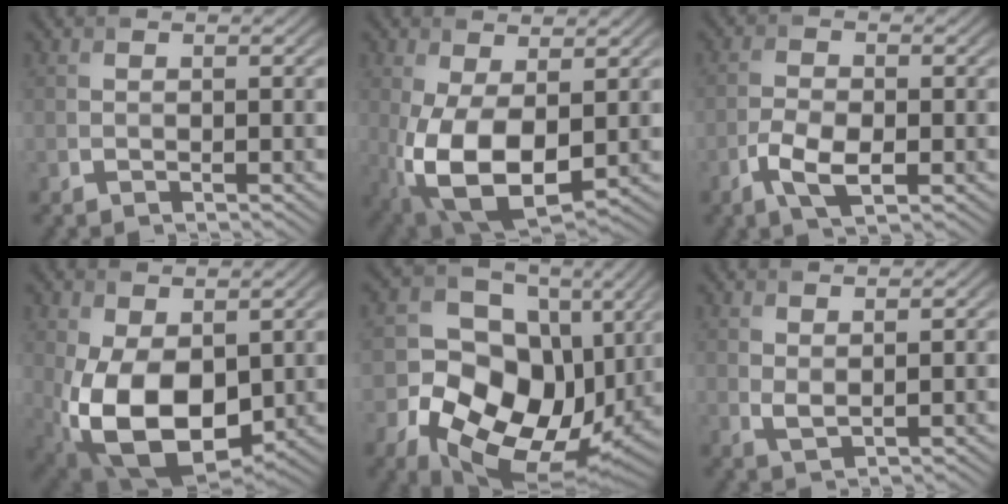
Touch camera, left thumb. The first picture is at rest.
{"total": 11.2, "force": [-1.1, 6.1, 9.3], "torque": [-0.213, -0.019, -0.013]}
{"total": 4.9, "force": [-2.0, 2.2, 3.9], "torque": [-0.085, -0.003, -0.041]}
{"total": 13.6, "force": [-1.2, 8.3, 10.7], "torque": [-0.229, -0.033, -0.009]}
{"total": 16.0, "force": [-2.6, 12.4, 9.8], "torque": [-0.194, -0.050, -0.029]}
{"total": 1.7, "force": [1.2, 0.5, 1.1], "torque": [-0.031, -0.005, 0.027]}